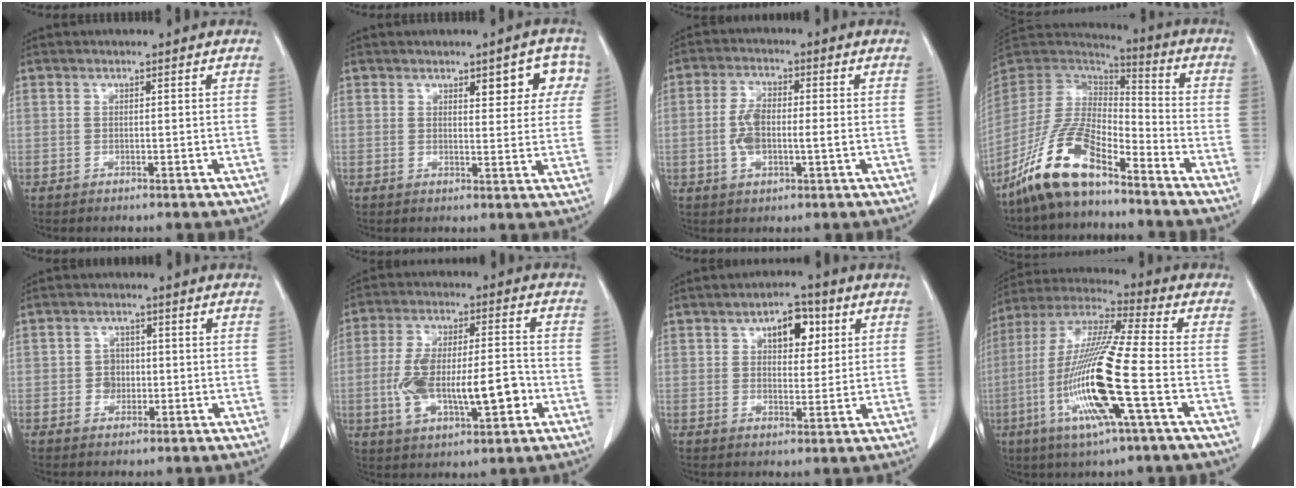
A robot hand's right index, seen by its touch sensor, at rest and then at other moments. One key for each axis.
{"total": 6.1, "fx": 2.9, "fy": 2.4, "fz": 4.9, "tx": -0.045, "ty": 0.012, "tz": 0.032}
{"total": 5.8, "fx": -0.5, "fy": 2.2, "fz": 5.4, "tx": -0.116, "ty": 0.009, "tz": -0.009}
{"total": 14.1, "fx": -9.9, "fy": 3.8, "fz": 9.3, "tx": -0.192, "ty": 0.001, "tz": -0.190}
{"total": 3.2, "fx": -0.5, "fy": 2.9, "fz": 1.3, "tx": -0.016, "ty": 0.009, "tz": -0.005}
{"total": 13.5, "fx": -3.0, "fy": 4.5, "fz": 12.4, "tx": -0.231, "ty": 0.015, "tz": -0.040}
{"total": 6.4, "fx": 2.6, "fy": 3.2, "fz": 4.8, "tx": -0.069, "ty": 0.012, "tz": 0.040}
{"total": 17.8, "fx": -5.0, "fy": 0.4, "fz": 17.1, "tx": -0.354, "ty": -0.015, "tz": -0.100}